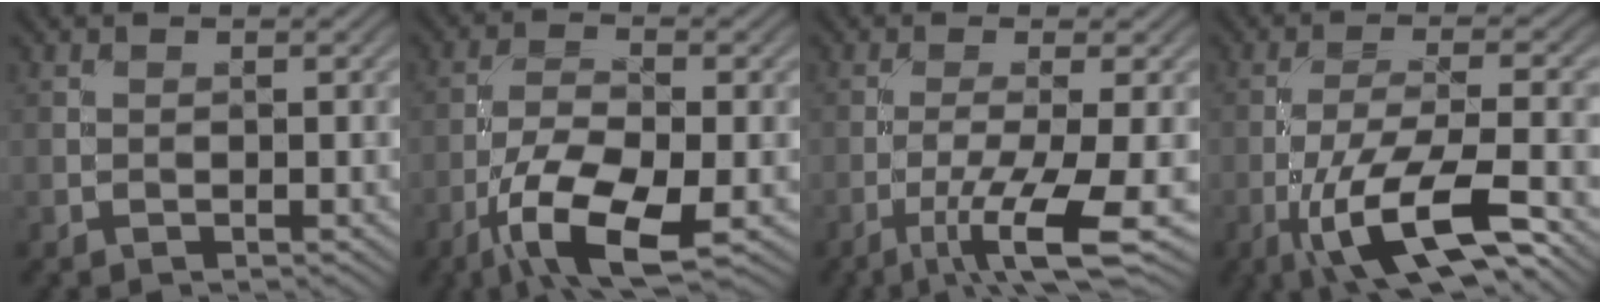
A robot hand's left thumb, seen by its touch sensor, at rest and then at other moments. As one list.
[{"total": 10.1, "force": [-5.0, 3.5, 8.0], "torque": [-0.159, -0.012, -0.099]}, {"total": 7.7, "force": [-3.3, 1.1, 6.9], "torque": [-0.117, 0.003, -0.063]}, {"total": 11.8, "force": [-6.2, 2.9, 9.7], "torque": [-0.182, -0.006, -0.114]}]